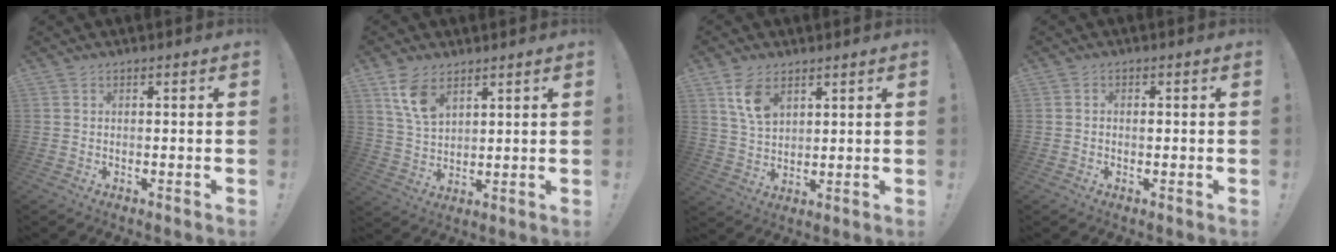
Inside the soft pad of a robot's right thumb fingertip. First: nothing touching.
{"total": 9.0, "force": [5.5, 4.8, 5.2], "torque": [-0.094, -0.019, 0.107]}
{"total": 8.3, "force": [4.6, 4.9, 4.9], "torque": [-0.088, -0.014, 0.089]}
{"total": 0.9, "force": [-0.3, 0.8, 0.4], "torque": [-0.003, 0.002, -0.007]}